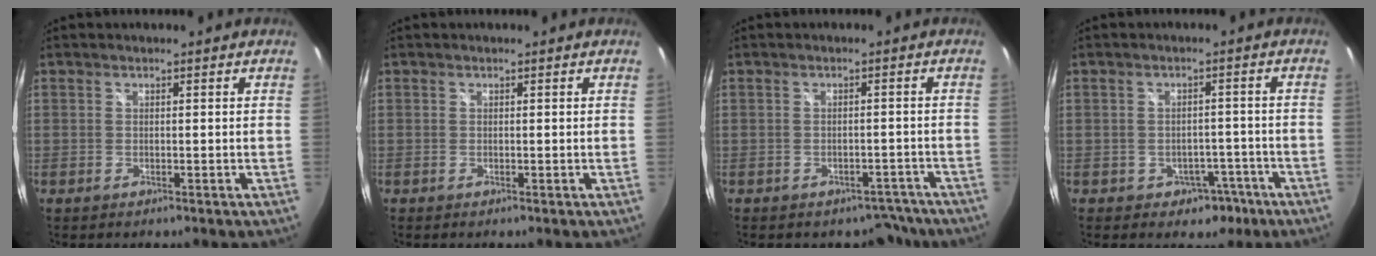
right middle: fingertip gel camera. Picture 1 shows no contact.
{"total": 0.0}
{"total": 3.8, "force": [-3.2, 2.1, 0.4], "torque": [0.006, 0.023, -0.029]}
{"total": 3.7, "force": [-2.3, 2.7, 1.0], "torque": [-0.022, 0.014, -0.018]}